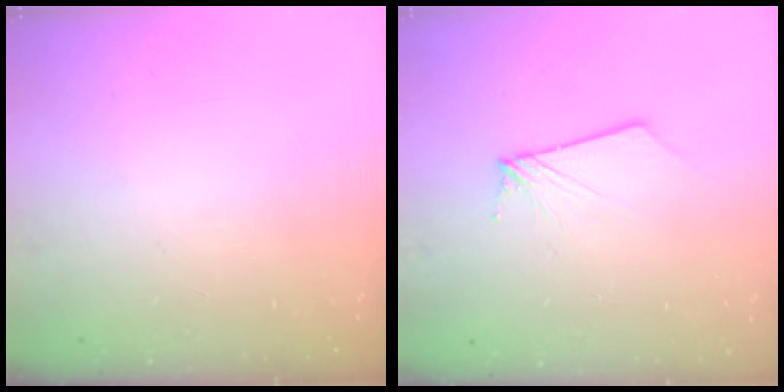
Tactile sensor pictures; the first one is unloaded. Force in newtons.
{"total": 2.8, "press": 2.8, "slide": 0.3}